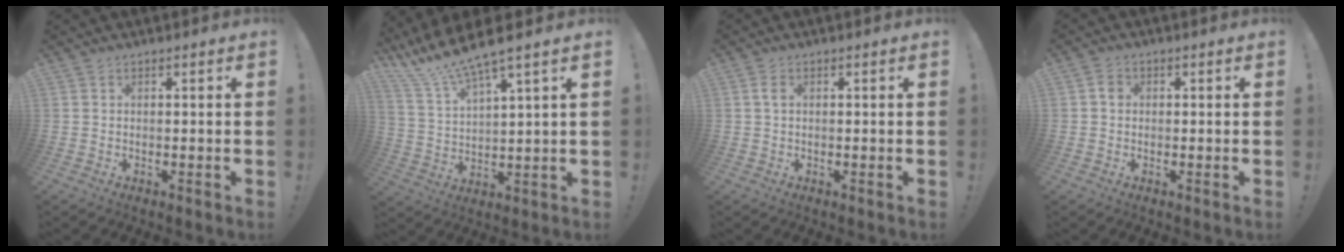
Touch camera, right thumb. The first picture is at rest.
{"total": 10.5, "force": [9.2, 0.4, 5.2], "torque": [-0.119, -0.061, 0.160]}
{"total": 1.9, "force": [0.5, 1.3, 1.2], "torque": [-0.021, 0.003, 0.008]}
{"total": 2.7, "force": [-0.2, 2.4, 1.2], "torque": [-0.008, 0.003, -0.007]}